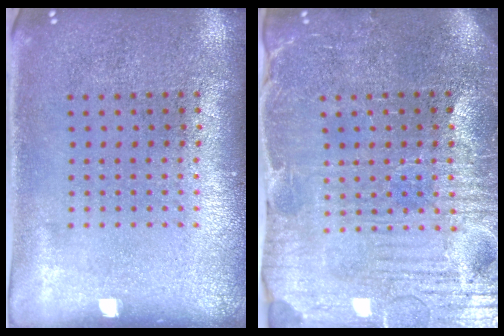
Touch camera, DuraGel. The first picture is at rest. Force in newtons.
{"total": 4.1, "press": 4.0, "slide": 1.0}